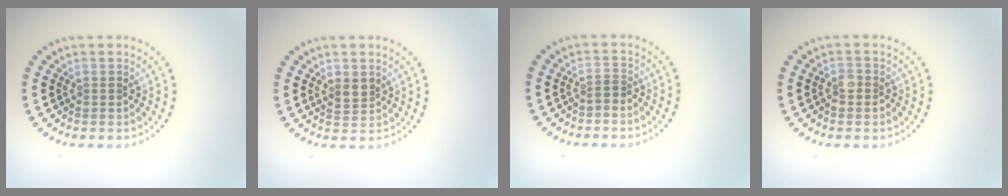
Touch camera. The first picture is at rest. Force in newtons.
{"total": 1.6, "press": 1.4, "slide": 0.7}
{"total": 0.6, "press": 0.4, "slide": 0.5}
{"total": 1.4, "press": 1.3, "slide": 0.6}